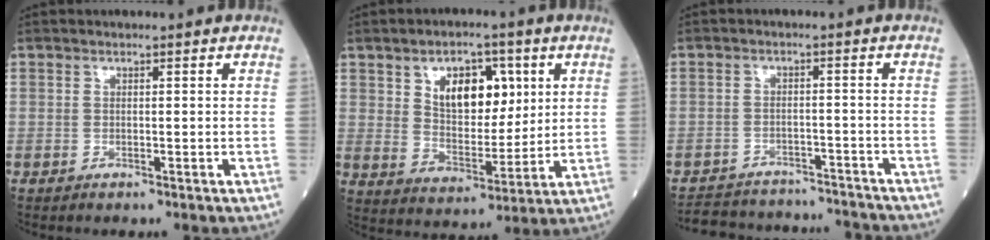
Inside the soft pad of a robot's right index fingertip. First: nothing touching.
{"total": 10.1, "force": [3.8, 5.4, 7.7], "torque": [-0.123, 0.010, 0.069]}
{"total": 13.7, "force": [-13.0, 3.5, 2.4], "torque": [-0.044, 0.019, -0.174]}